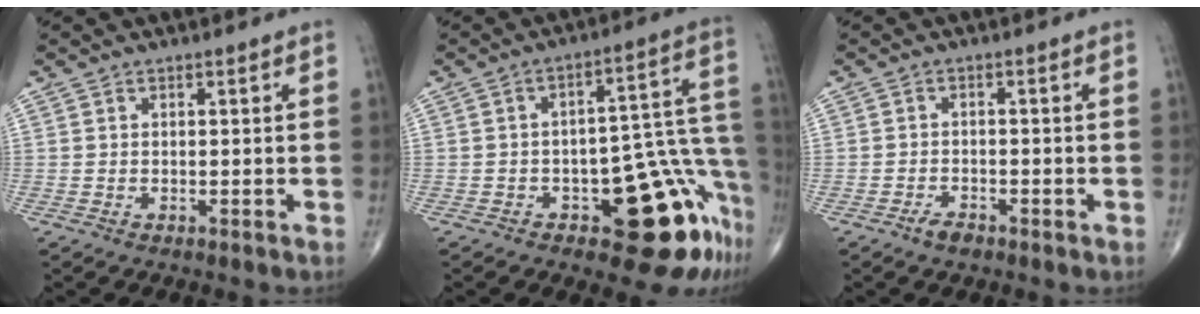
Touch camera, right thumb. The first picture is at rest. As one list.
[{"total": 17.3, "force": [-8.3, 6.8, 13.6], "torque": [-0.083, 0.080, -0.098]}, {"total": 2.3, "force": [-1.7, 1.1, 1.2], "torque": [-0.023, 0.005, -0.030]}]